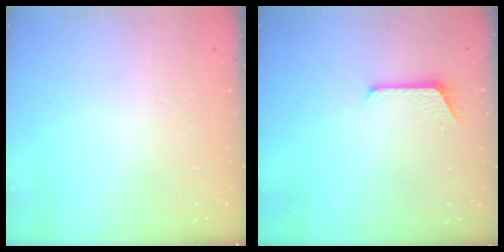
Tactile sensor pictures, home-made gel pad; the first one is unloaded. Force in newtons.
{"total": 6.0, "press": 6.0, "slide": 0.5}